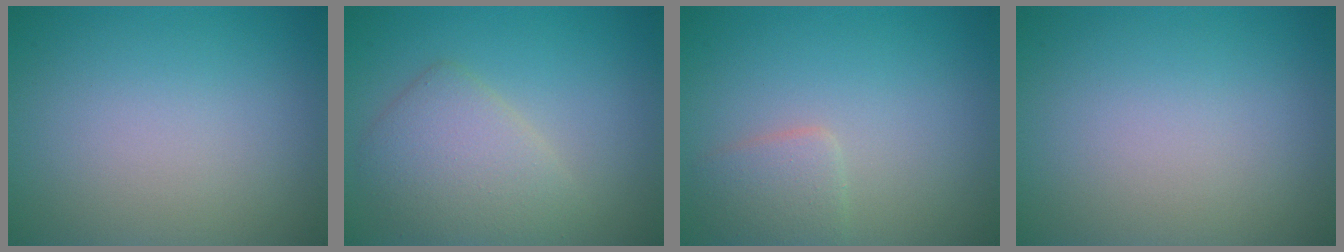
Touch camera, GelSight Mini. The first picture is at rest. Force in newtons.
{"total": 4.0, "press": 4.0, "slide": 0.1}
{"total": 2.1, "press": 2.1, "slide": 0.1}
{"total": 0.0}